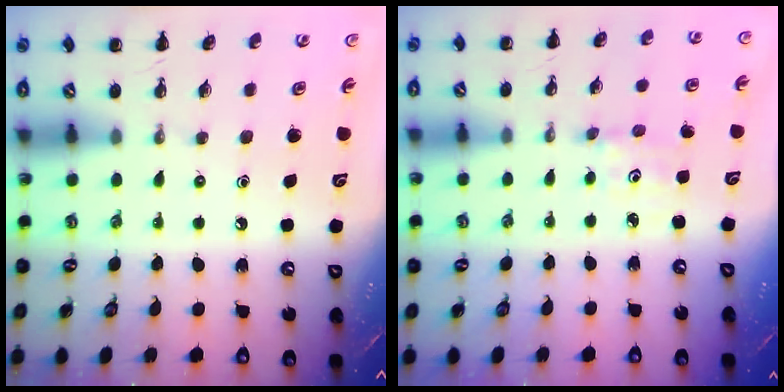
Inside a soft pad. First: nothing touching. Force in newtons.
{"total": 1.8, "press": 1.7, "slide": 0.6}